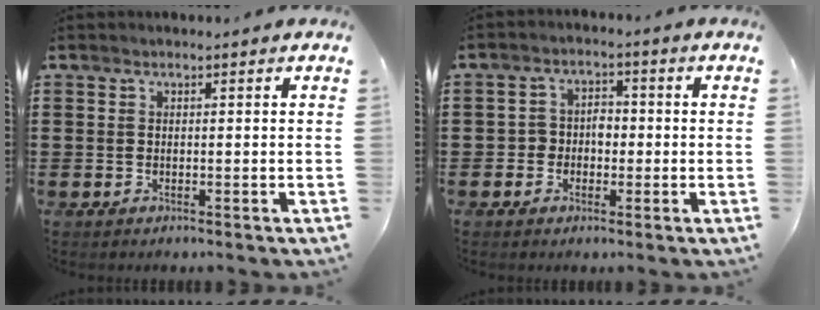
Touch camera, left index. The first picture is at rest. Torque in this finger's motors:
{"motor_torque": [0.14, 0.13, 0.09, 0.01]}